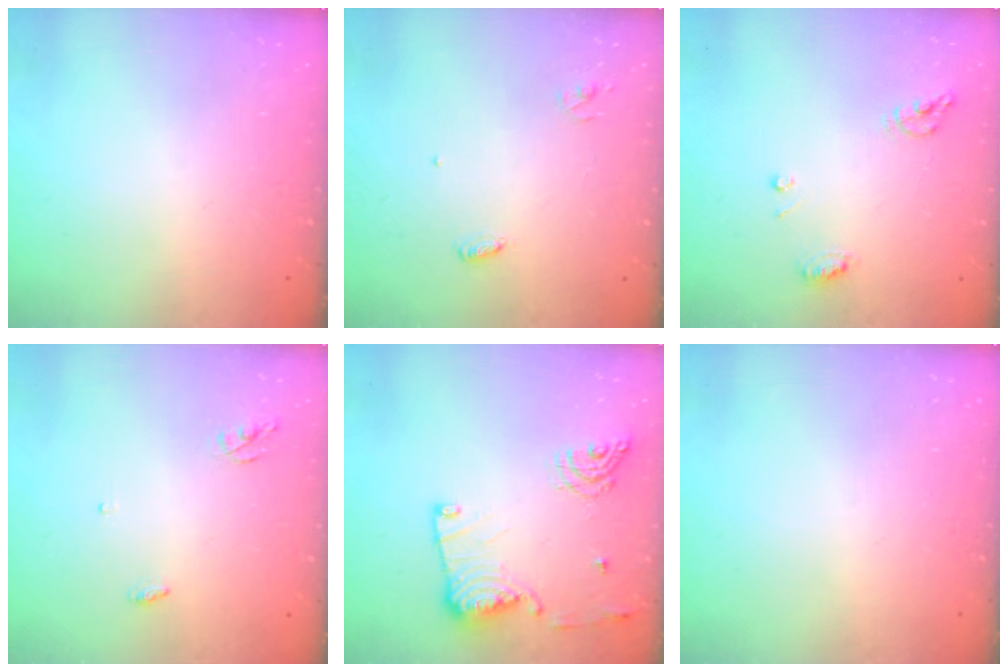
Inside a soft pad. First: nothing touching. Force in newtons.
{"total": 3.8, "press": 3.7, "slide": 0.4}
{"total": 7.5, "press": 7.4, "slide": 0.9}
{"total": 3.7, "press": 3.7, "slide": 0.1}
{"total": 13.9, "press": 13.9, "slide": 0.8}
{"total": 0.0}